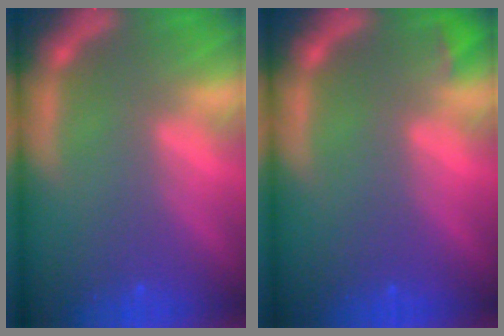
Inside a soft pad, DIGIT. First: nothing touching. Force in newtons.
{"total": 0.9}